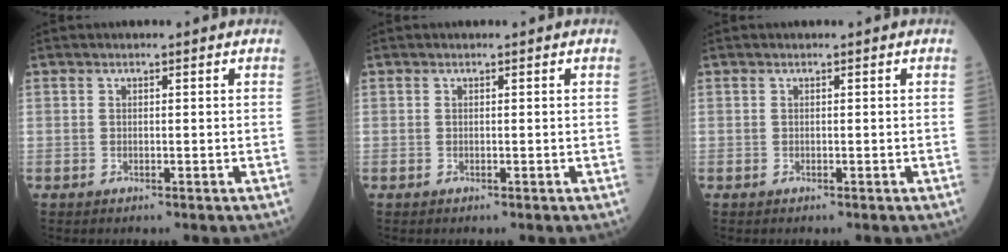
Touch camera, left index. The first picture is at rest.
{"total": 0.0}
{"total": 0.0}